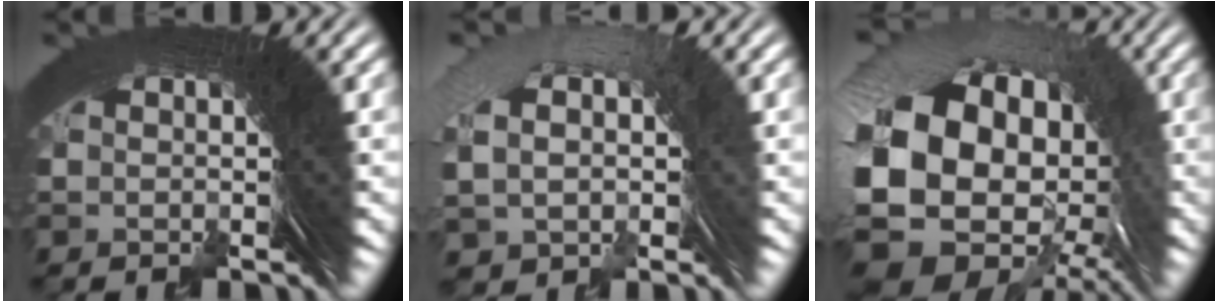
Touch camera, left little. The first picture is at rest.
{"total": 3.0, "force": [-0.6, 2.4, 1.8], "torque": [-0.060, -0.004, -0.003]}
{"total": 12.2, "force": [-2.2, 8.6, 8.4], "torque": [-0.207, -0.050, -0.019]}